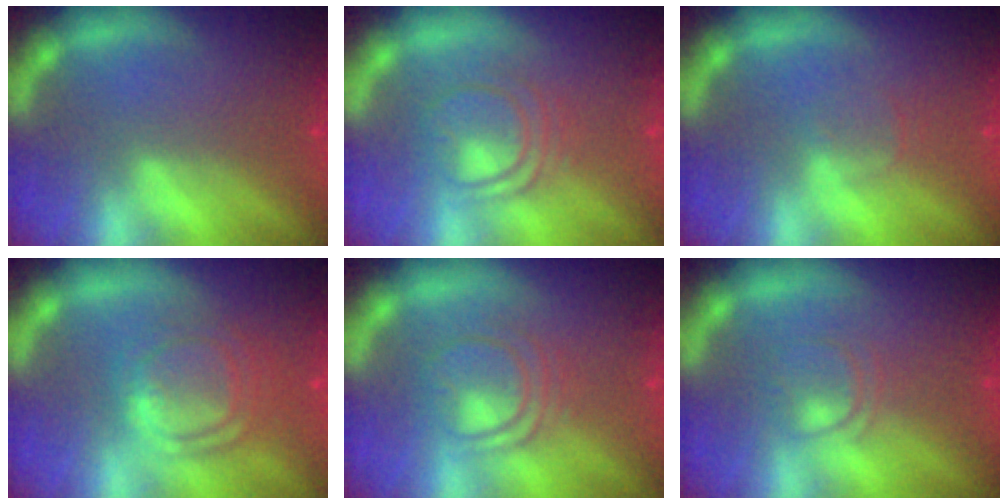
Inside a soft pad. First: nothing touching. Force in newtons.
{"total": 5.0}
{"total": 1.4}
{"total": 6.5}
{"total": 5.0}
{"total": 2.4}